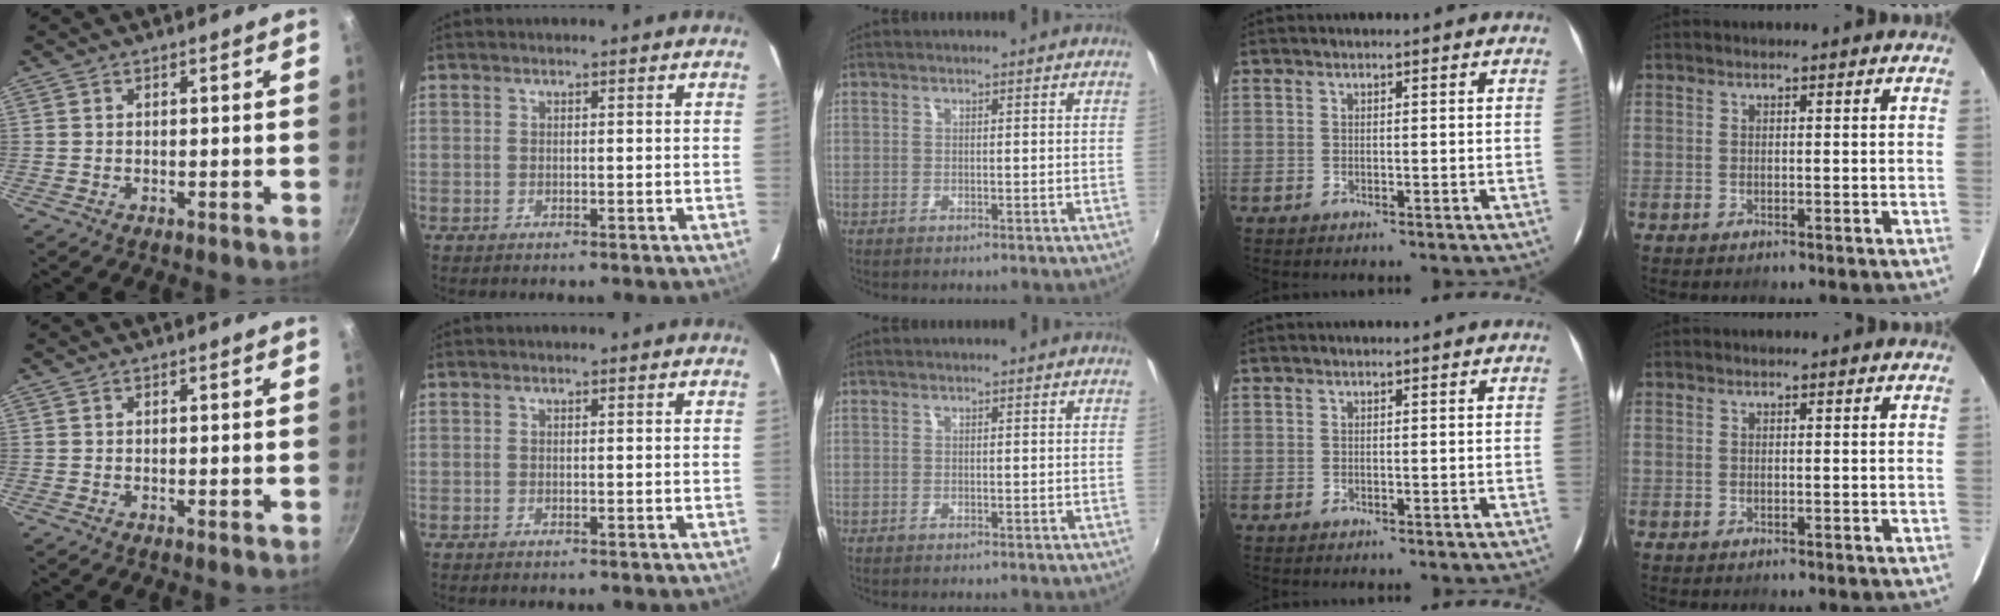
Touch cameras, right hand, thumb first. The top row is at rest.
{}